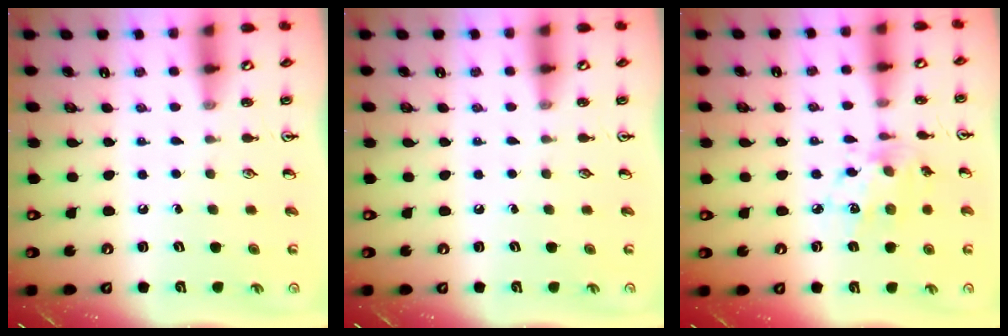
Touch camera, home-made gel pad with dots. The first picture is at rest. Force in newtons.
{"total": 0.0}
{"total": 10.5, "press": 10.4, "slide": 0.7}